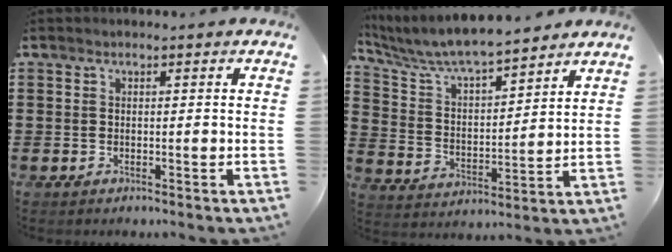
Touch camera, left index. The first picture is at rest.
{"total": 6.6, "force": [6.3, 0.7, 2.1], "torque": [-0.071, -0.037, 0.105]}